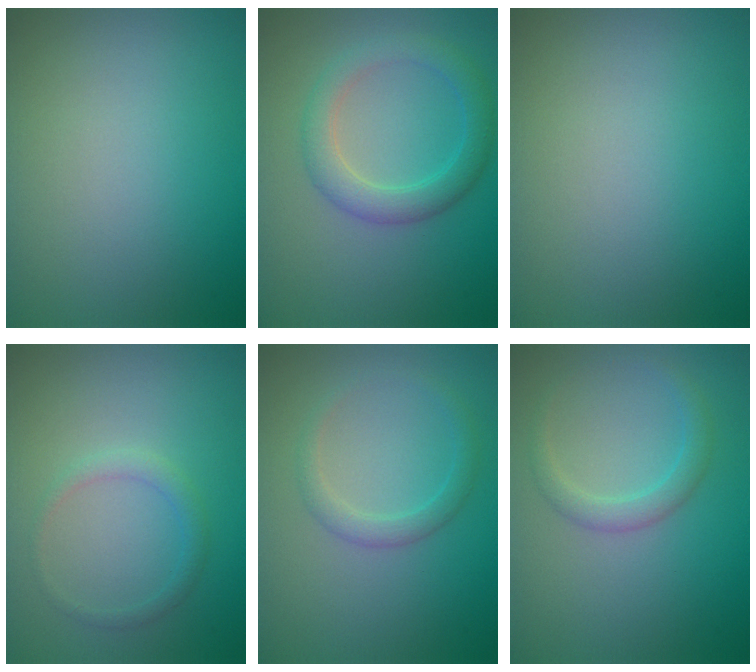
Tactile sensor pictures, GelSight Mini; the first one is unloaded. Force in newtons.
{"total": 3.5, "press": 3.5, "slide": 0.2}
{"total": 0.0}
{"total": 1.2, "press": 1.2, "slide": 0.0}
{"total": 1.8, "press": 1.7, "slide": 0.1}
{"total": 1.9, "press": 1.9, "slide": 0.0}